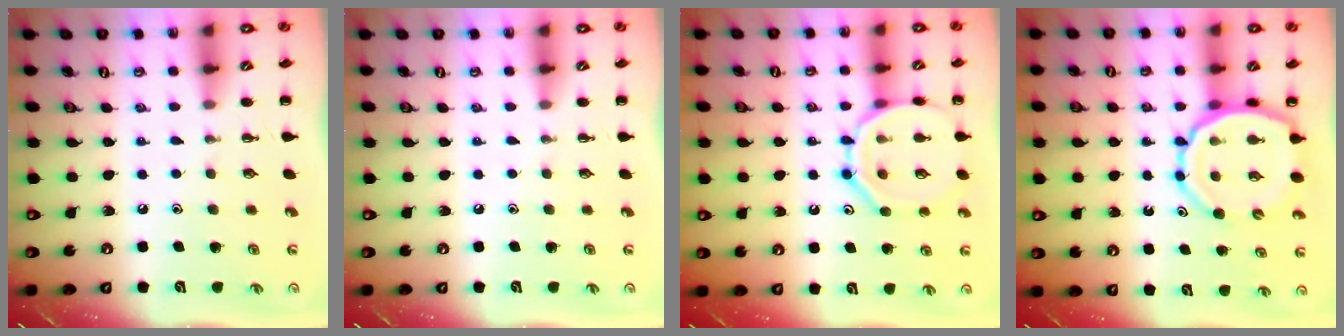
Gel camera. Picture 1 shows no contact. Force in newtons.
{"total": 0.0}
{"total": 12.8, "press": 12.7, "slide": 1.2}
{"total": 11.9, "press": 11.3, "slide": 3.7}